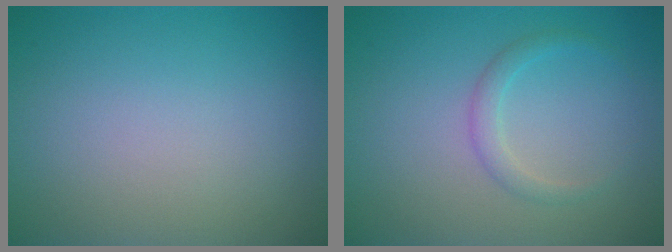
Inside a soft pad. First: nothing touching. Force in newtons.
{"total": 1.5, "press": 1.5, "slide": 0.0}